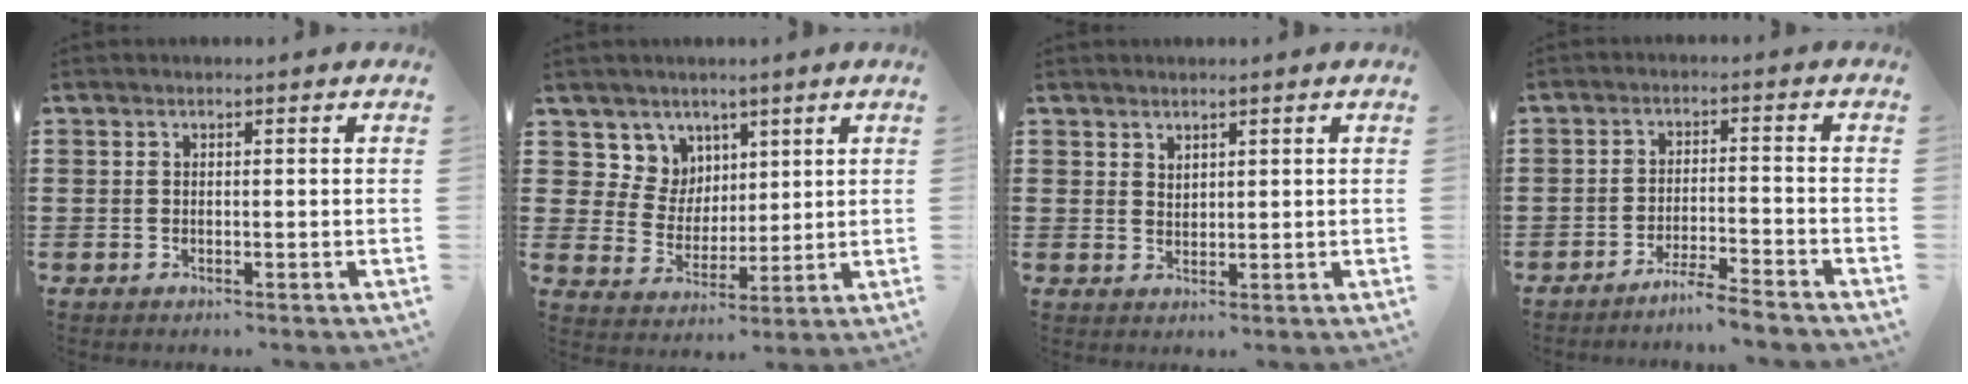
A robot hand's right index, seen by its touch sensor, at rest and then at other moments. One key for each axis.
{"total": 6.3, "fx": 3.5, "fy": 5.3, "fz": 0.1, "tx": -0.042, "ty": -0.008, "tz": 0.068}
{"total": 1.7, "fx": 1.5, "fy": 0.7, "fz": 0.1, "tx": -0.004, "ty": 0.002, "tz": 0.030}
{"total": 4.1, "fx": -3.9, "fy": -0.5, "fz": 1.2, "tx": -0.021, "ty": -0.003, "tz": -0.076}